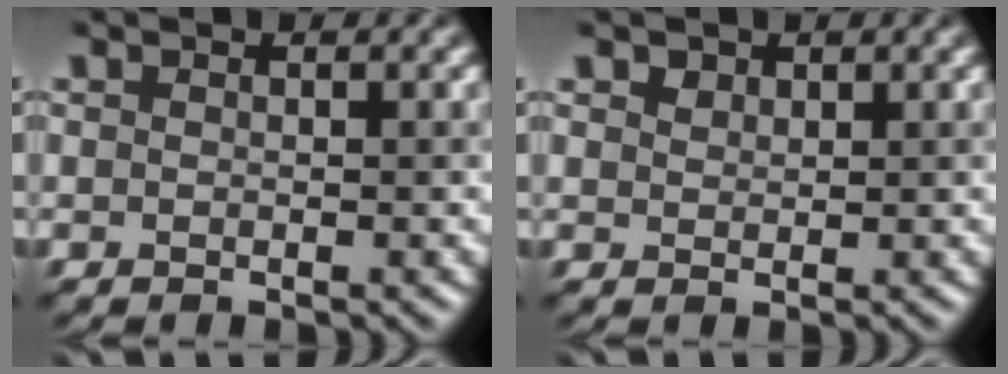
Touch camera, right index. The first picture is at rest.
{"total": 1.5, "force": [1.3, 0.7, -0.1], "torque": [0.005, 0.005, 0.020]}